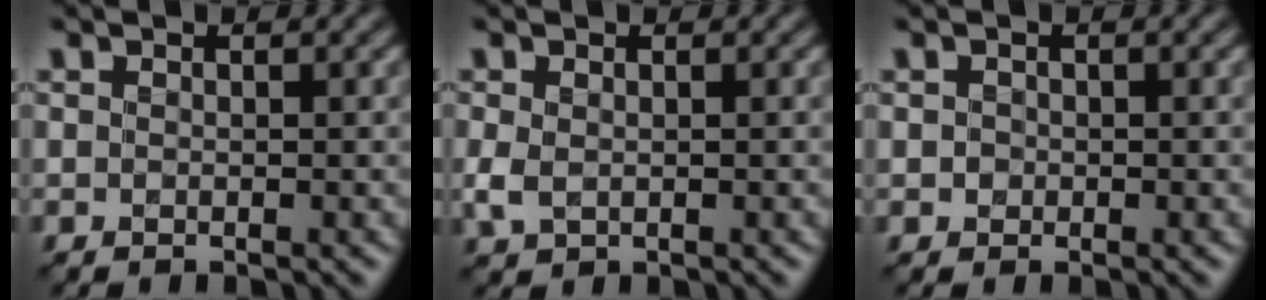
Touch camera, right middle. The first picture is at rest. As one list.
[{"total": 1.7, "force": [-0.1, 1.3, 1.1], "torque": [-0.033, -0.005, 0.000]}, {"total": 0.6, "force": [0.0, 0.5, -0.1], "torque": [0.006, -0.003, -0.003]}]